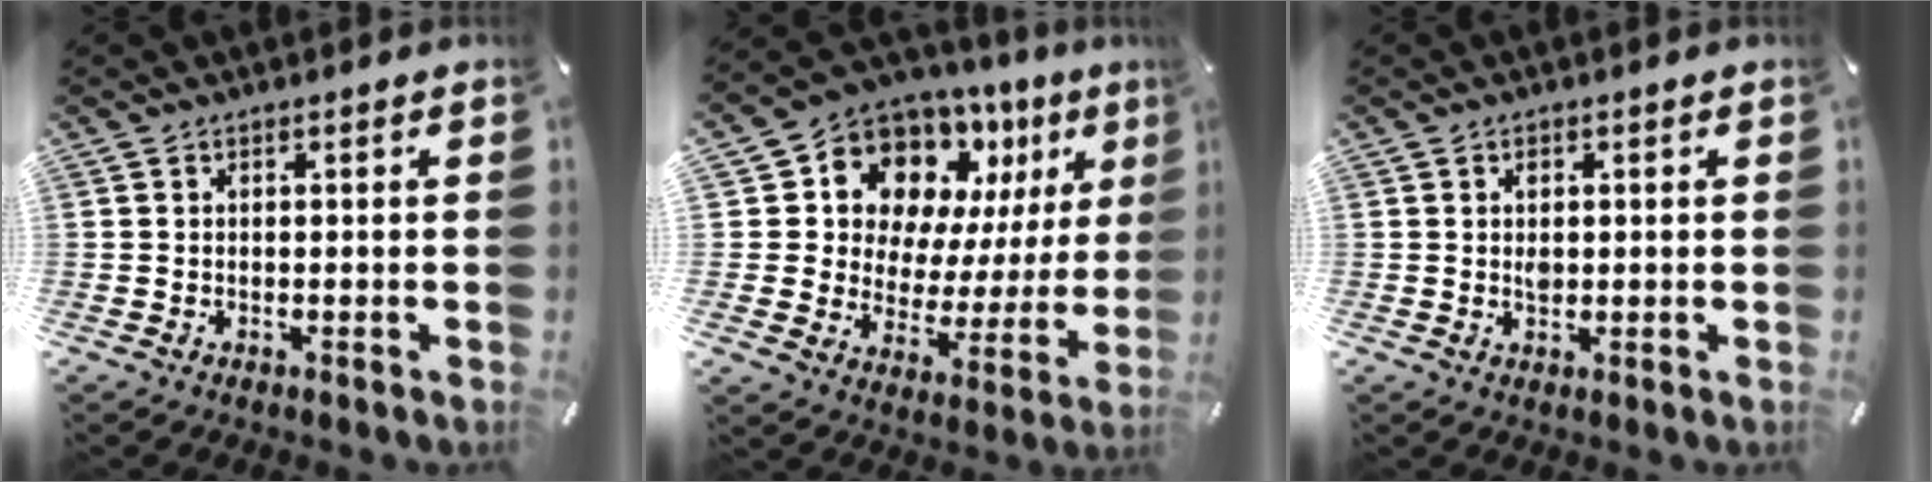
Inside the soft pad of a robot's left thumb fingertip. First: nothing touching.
{"total": 11.9, "force": [8.2, 8.1, 2.9], "torque": [-0.054, -0.083, 0.151]}
{"total": 1.8, "force": [0.2, 1.3, 1.2], "torque": [-0.019, 0.001, 0.002]}